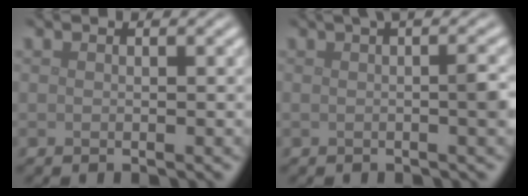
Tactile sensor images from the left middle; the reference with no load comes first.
{"total": 3.7, "force": [0.4, 1.0, 3.6], "torque": [-0.036, 0.010, 0.002]}